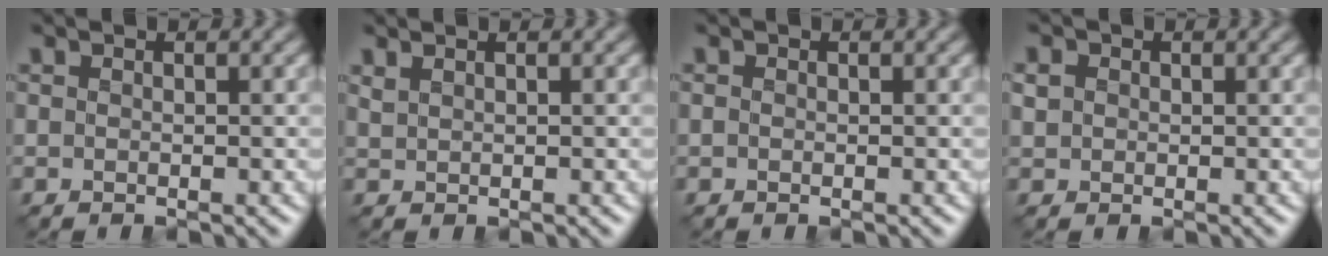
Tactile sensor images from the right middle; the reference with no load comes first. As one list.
[{"total": 0.8, "force": [0.7, 0.2, 0.2], "torque": [-0.010, 0.000, 0.018]}, {"total": 0.0}, {"total": 1.3, "force": [0.2, 1.2, 0.3], "torque": [-0.008, -0.001, 0.003]}]